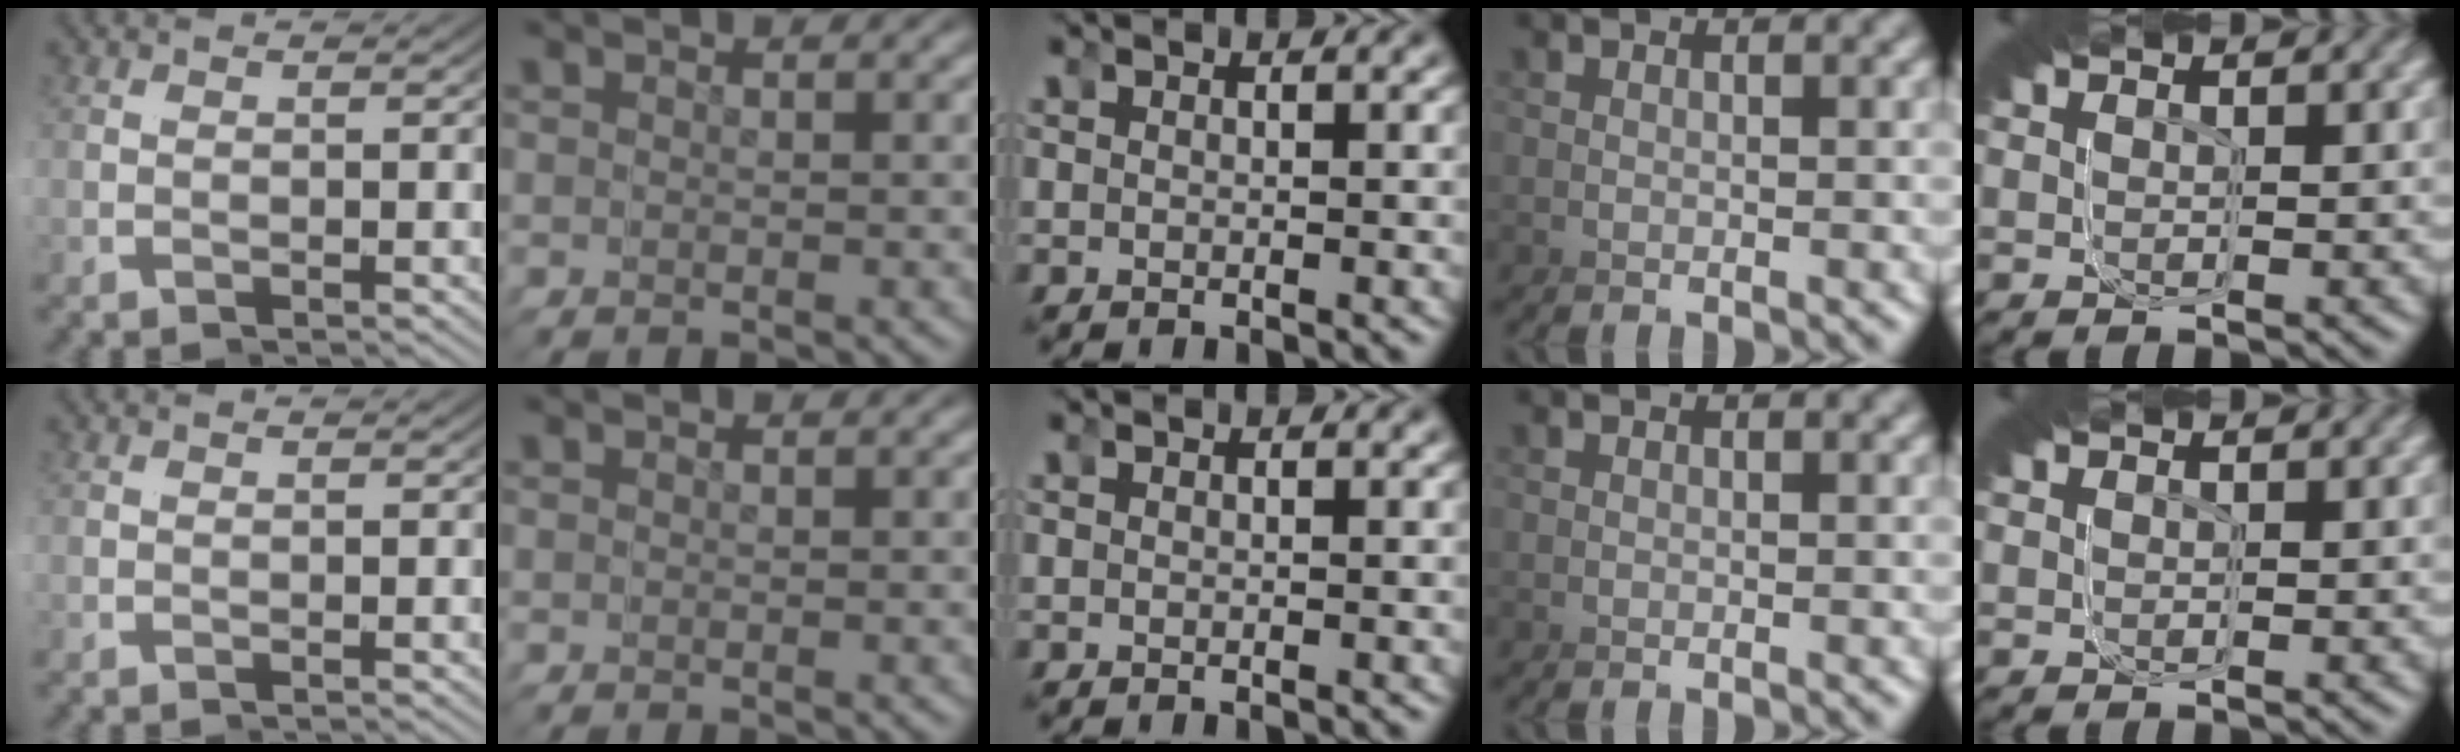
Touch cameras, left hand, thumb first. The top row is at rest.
{}